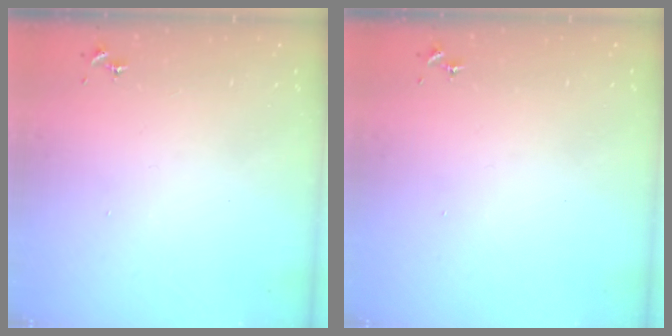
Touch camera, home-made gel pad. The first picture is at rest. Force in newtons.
{"total": 0.0}